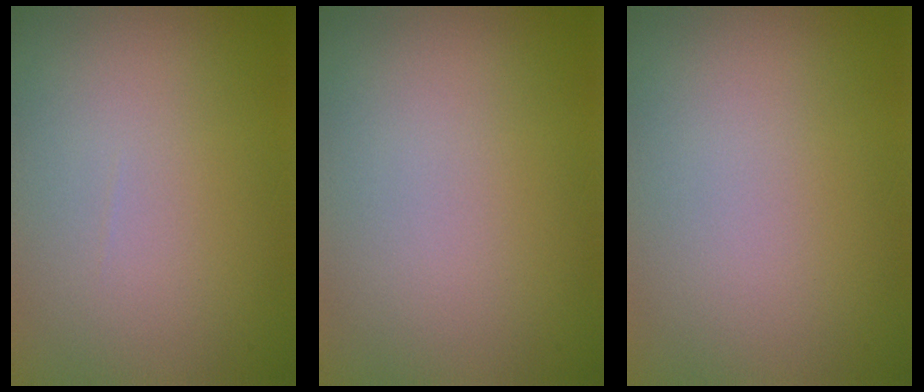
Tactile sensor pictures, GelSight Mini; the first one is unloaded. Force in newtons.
{"total": 0.0}
{"total": 0.0}